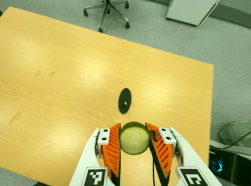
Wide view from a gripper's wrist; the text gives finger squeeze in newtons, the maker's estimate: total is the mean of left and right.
{"total": 11.3, "left": 10.0, "right": 12.5}